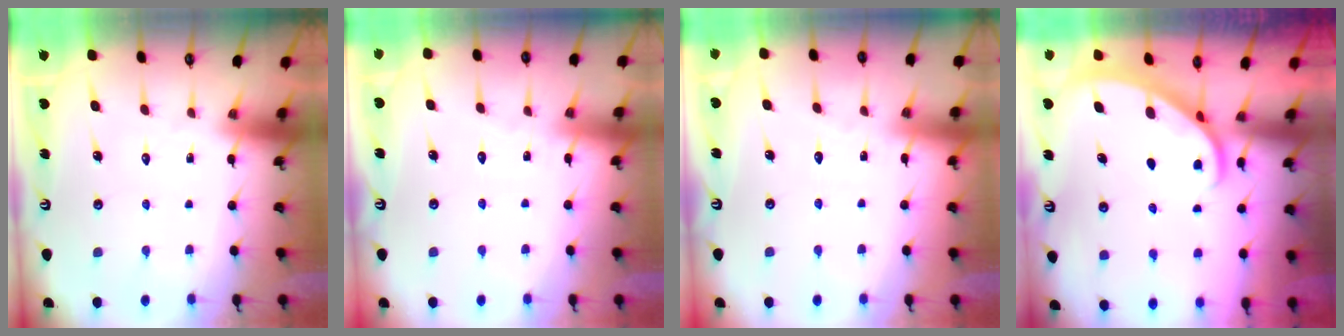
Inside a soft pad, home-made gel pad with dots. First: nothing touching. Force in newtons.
{"total": 2.2, "press": 2.2, "slide": 0.3}
{"total": 2.6, "press": 2.6, "slide": 0.4}
{"total": 2.3, "press": 2.3, "slide": 0.1}